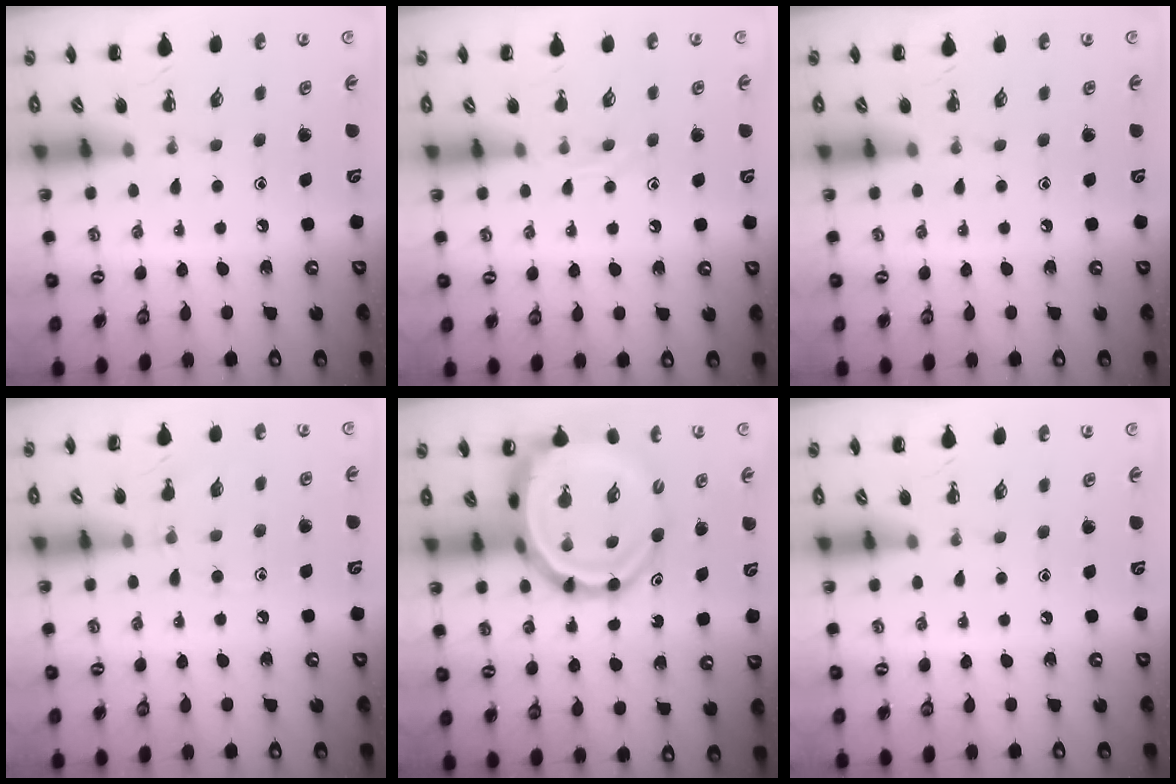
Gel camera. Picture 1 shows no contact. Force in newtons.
{"total": 6.8, "press": 6.8, "slide": 0.8}
{"total": 0.0}
{"total": 6.2, "press": 5.9, "slide": 1.6}
{"total": 13.1, "press": 12.5, "slide": 3.9}
{"total": 0.0}